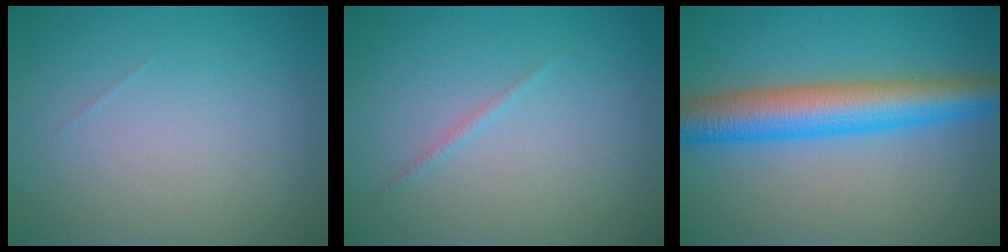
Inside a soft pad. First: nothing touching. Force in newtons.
{"total": 0.5, "press": 0.5, "slide": 0.1}
{"total": 7.2, "press": 7.2, "slide": 0.2}